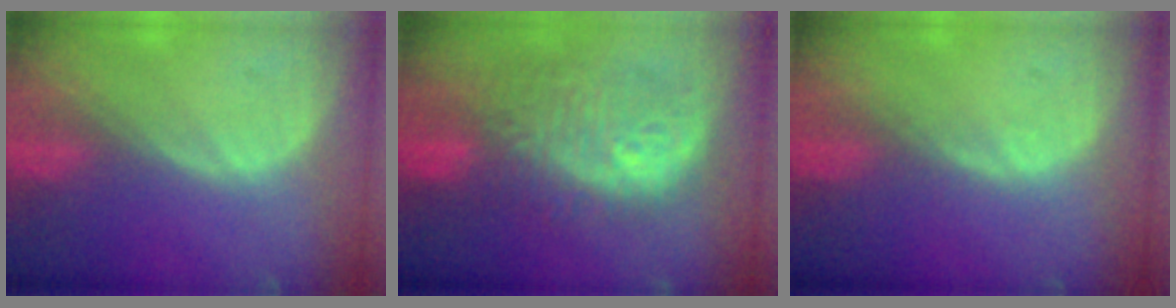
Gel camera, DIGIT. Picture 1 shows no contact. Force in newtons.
{"total": 11.0, "press": 10.5, "slide": 3.3}
{"total": 0.5, "press": 0.5, "slide": 0.1}